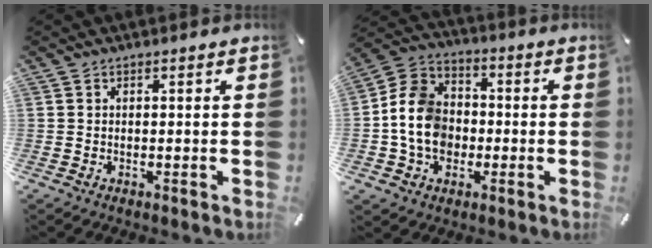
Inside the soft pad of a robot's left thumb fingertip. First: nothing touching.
{"total": 11.8, "force": [-2.1, 10.0, 5.9], "torque": [-0.144, 0.026, -0.039]}